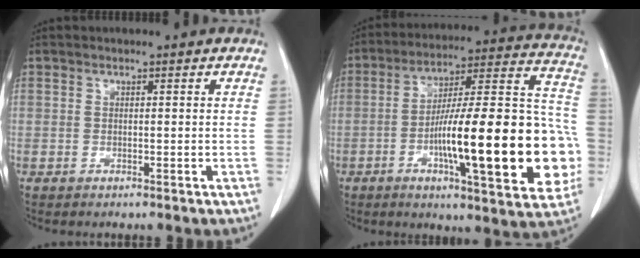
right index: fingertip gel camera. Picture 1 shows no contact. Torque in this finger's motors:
{"motor_torque": [1.51, -0.63, 1.05, 0.21]}